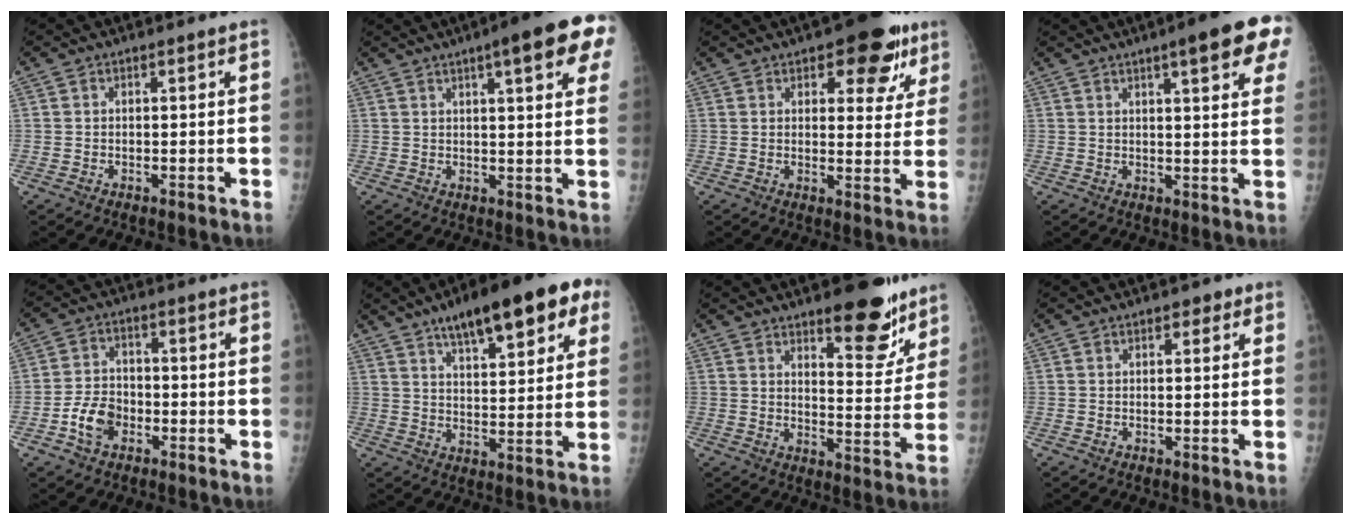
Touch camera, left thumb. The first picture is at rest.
{"total": 14.6, "force": [7.1, 3.0, 12.4], "torque": [-0.145, -0.007, 0.084]}
{"total": 12.1, "force": [6.6, 5.6, 8.4], "torque": [-0.055, -0.021, 0.079]}
{"total": 12.8, "force": [6.6, 2.5, 10.7], "torque": [-0.113, -0.016, 0.076]}
{"total": 6.8, "force": [-3.1, 4.7, 3.7], "torque": [-0.057, 0.024, -0.060]}
{"total": 19.3, "force": [10.7, 6.4, 14.7], "torque": [-0.180, -0.014, 0.153]}
{"total": 13.0, "force": [8.9, 4.8, 8.1], "torque": [-0.063, -0.062, 0.129]}
{"total": 2.0, "force": [1.0, 1.3, 1.2], "torque": [0.001, 0.001, 0.008]}